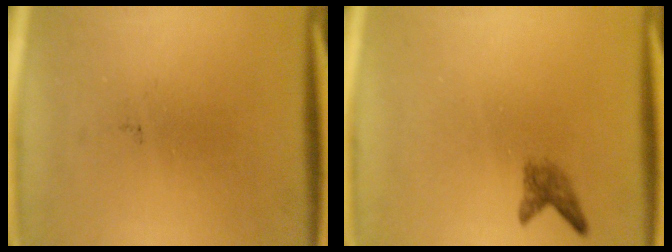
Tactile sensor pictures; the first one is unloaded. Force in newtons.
{"total": 1.8}